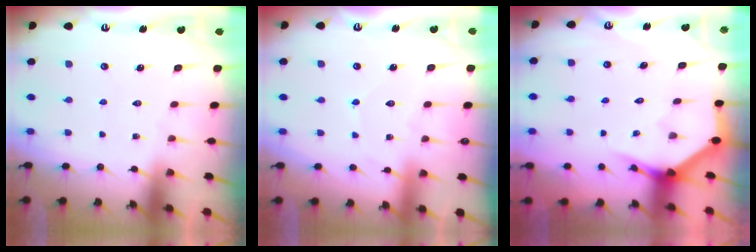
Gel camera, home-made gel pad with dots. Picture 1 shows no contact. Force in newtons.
{"total": 3.9, "press": 3.9, "slide": 0.4}
{"total": 3.7, "press": 3.7, "slide": 0.3}